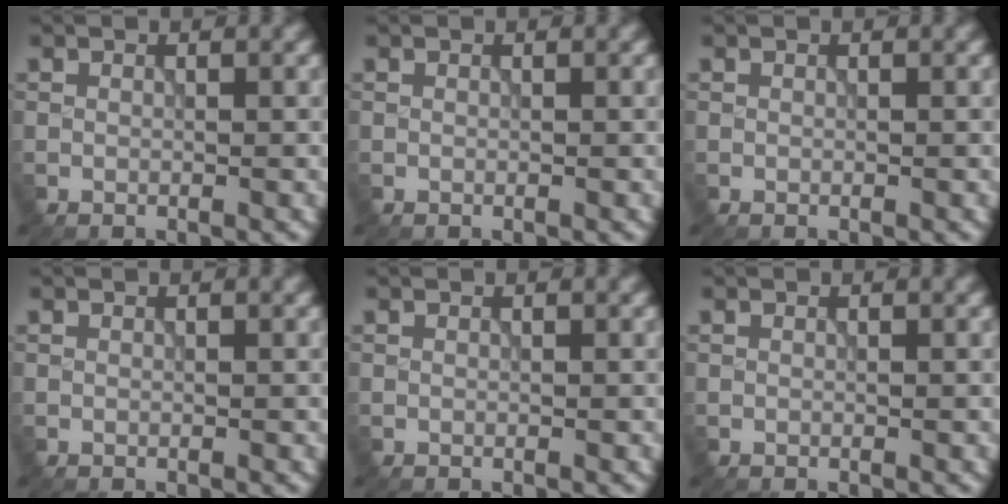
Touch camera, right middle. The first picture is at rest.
{"total": 0.0}
{"total": 0.0}
{"total": 0.0}
{"total": 0.0}
{"total": 0.0}